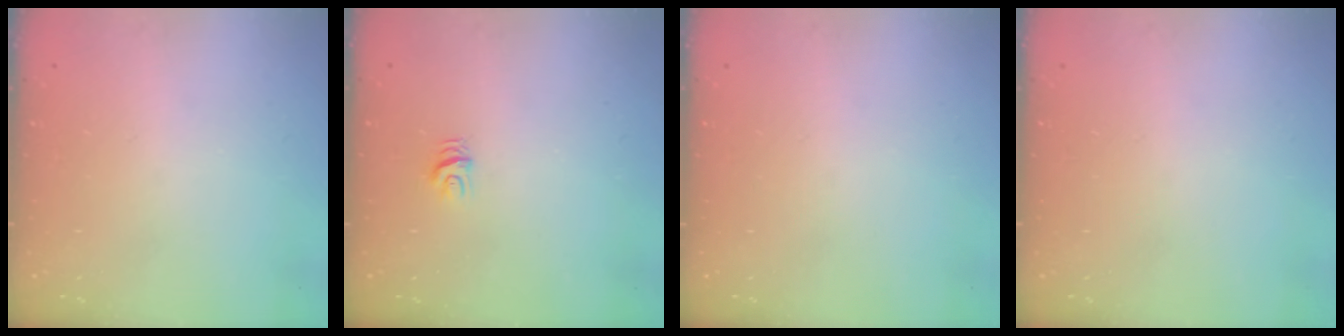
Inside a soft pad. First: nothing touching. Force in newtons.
{"total": 5.0, "press": 5.0, "slide": 0.5}
{"total": 0.0}
{"total": 0.0}